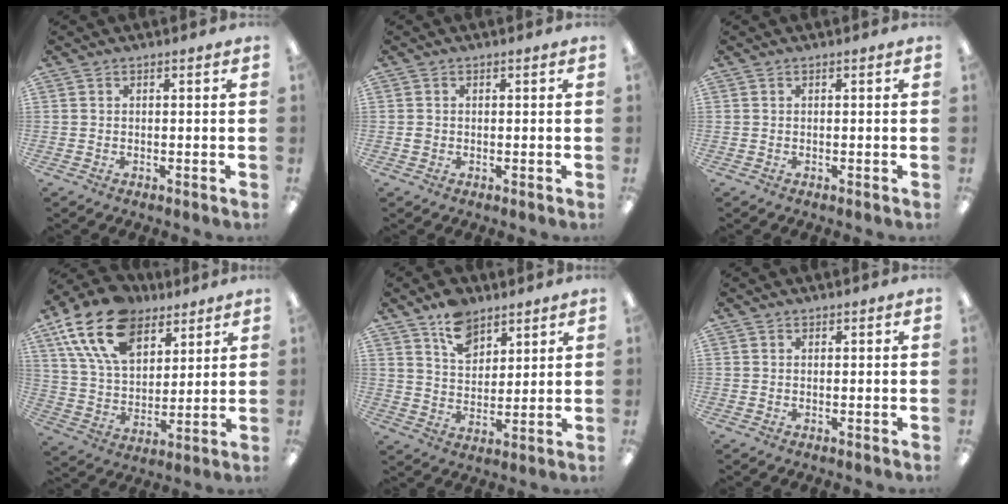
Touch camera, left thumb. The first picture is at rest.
{"total": 1.0, "force": [0.0, 1.0, 0.1], "torque": [-0.003, 0.005, -0.001]}
{"total": 0.0}
{"total": 18.3, "force": [11.5, 10.6, 9.4], "torque": [-0.186, -0.042, 0.213]}
{"total": 10.0, "force": [7.0, 6.1, 3.6], "torque": [-0.058, -0.035, 0.129]}
{"total": 0.5, "force": [0.4, 0.3, 0.0], "torque": [0.000, 0.001, 0.008]}